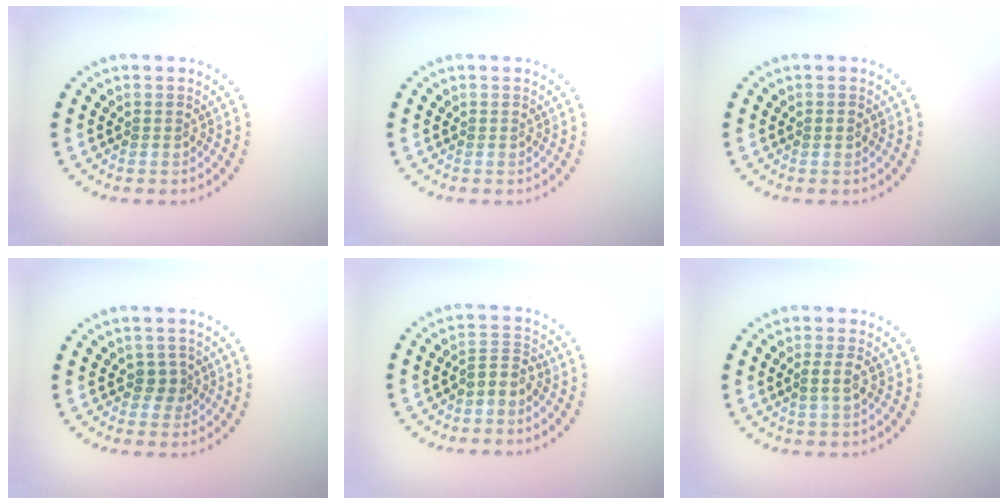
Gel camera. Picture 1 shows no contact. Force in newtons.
{"total": 0.0}
{"total": 0.6, "press": 0.6, "slide": 0.2}
{"total": 1.6, "press": 1.3, "slide": 0.9}
{"total": 2.0, "press": 1.6, "slide": 1.2}
{"total": 1.4, "press": 1.2, "slide": 0.8}